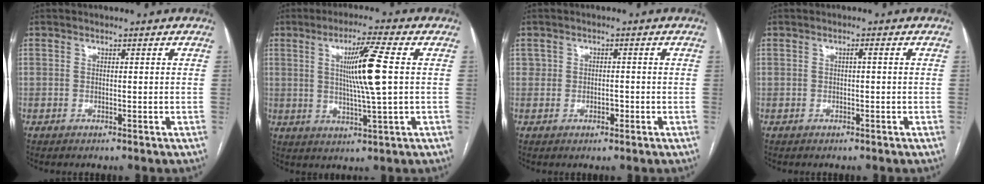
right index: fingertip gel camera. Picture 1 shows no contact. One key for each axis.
{"total": 9.4, "fx": 1.6, "fy": -0.9, "fz": 9.2, "tx": -0.165, "ty": -0.004, "tz": 0.031}
{"total": 1.8, "fx": -0.3, "fy": 1.4, "fz": 1.0, "tx": -0.013, "ty": 0.006, "tz": -0.002}
{"total": 0.6, "fx": 0.1, "fy": 0.0, "fz": 0.6, "tx": -0.011, "ty": 0.002, "tz": 0.002}